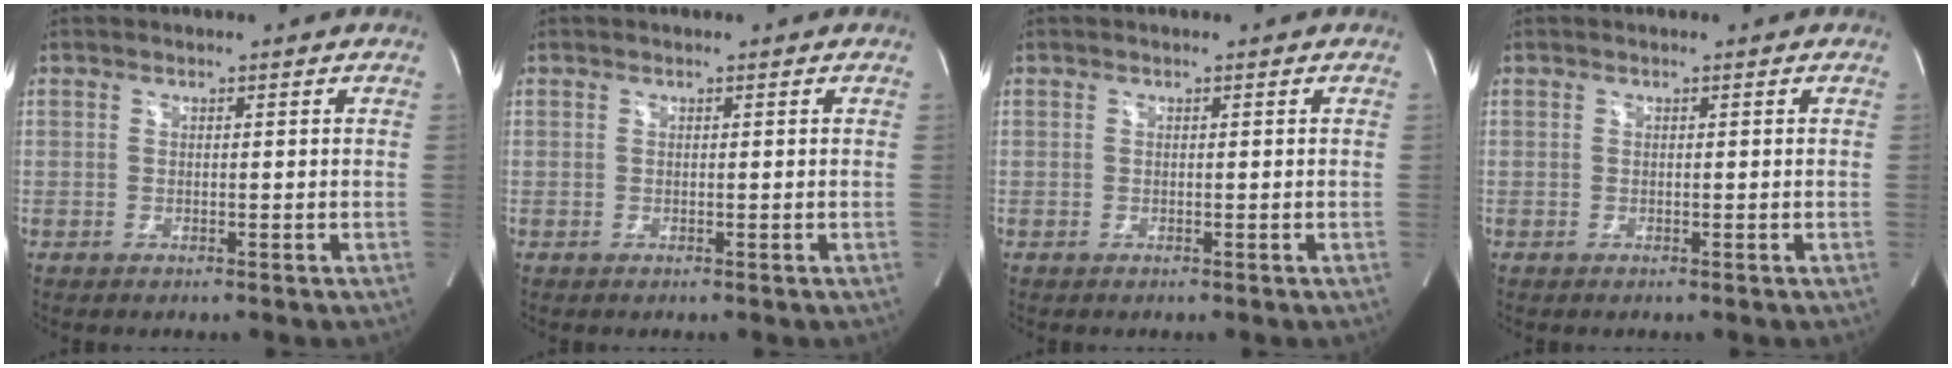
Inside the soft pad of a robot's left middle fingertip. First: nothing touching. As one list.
[{"total": 0.0}, {"total": 0.0}, {"total": 0.0}]